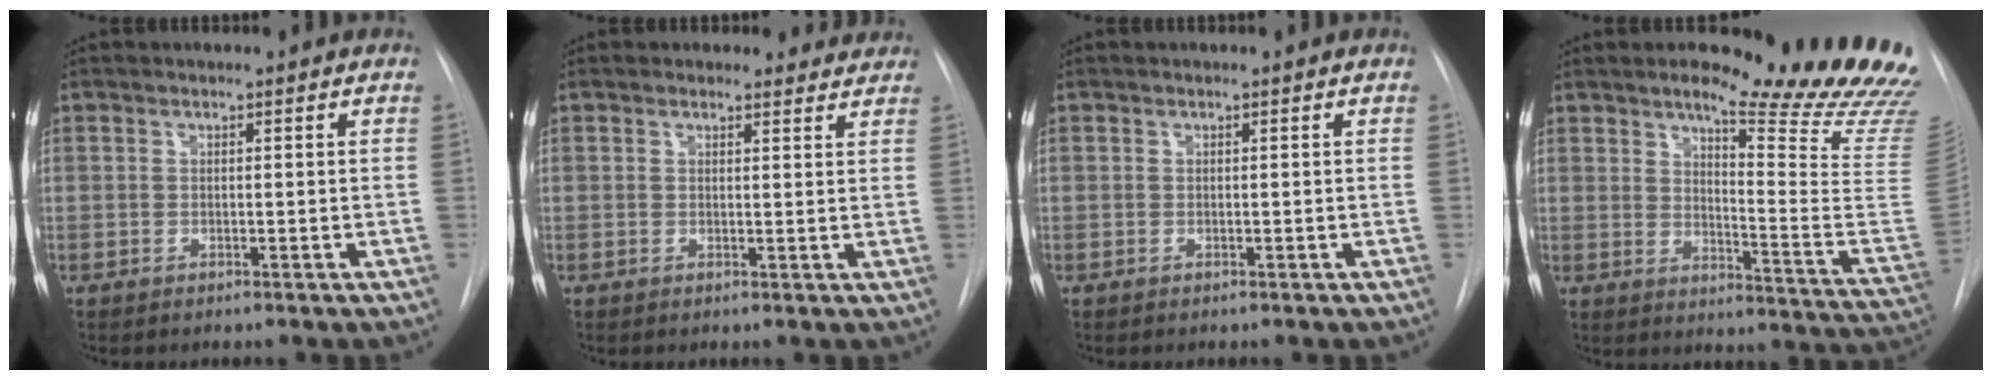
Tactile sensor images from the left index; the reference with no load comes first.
{"total": 4.1, "force": [3.7, 1.7, 0.0], "torque": [0.012, -0.007, 0.026]}
{"total": 0.0}
{"total": 21.7, "force": [18.2, 0.5, 12.0], "torque": [-0.143, -0.117, 0.215]}